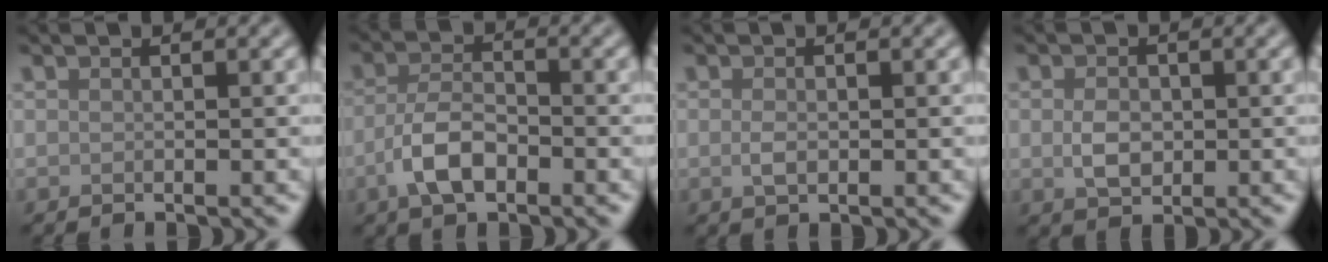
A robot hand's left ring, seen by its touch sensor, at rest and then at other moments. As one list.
[{"total": 4.1, "force": [-1.9, 2.0, 3.0], "torque": [-0.059, 0.004, -0.044]}, {"total": 1.2, "force": [-0.1, 0.6, 1.0], "torque": [-0.023, -0.002, -0.002]}, {"total": 2.5, "force": [-0.1, 1.7, 1.7], "torque": [-0.035, -0.001, -0.001]}]